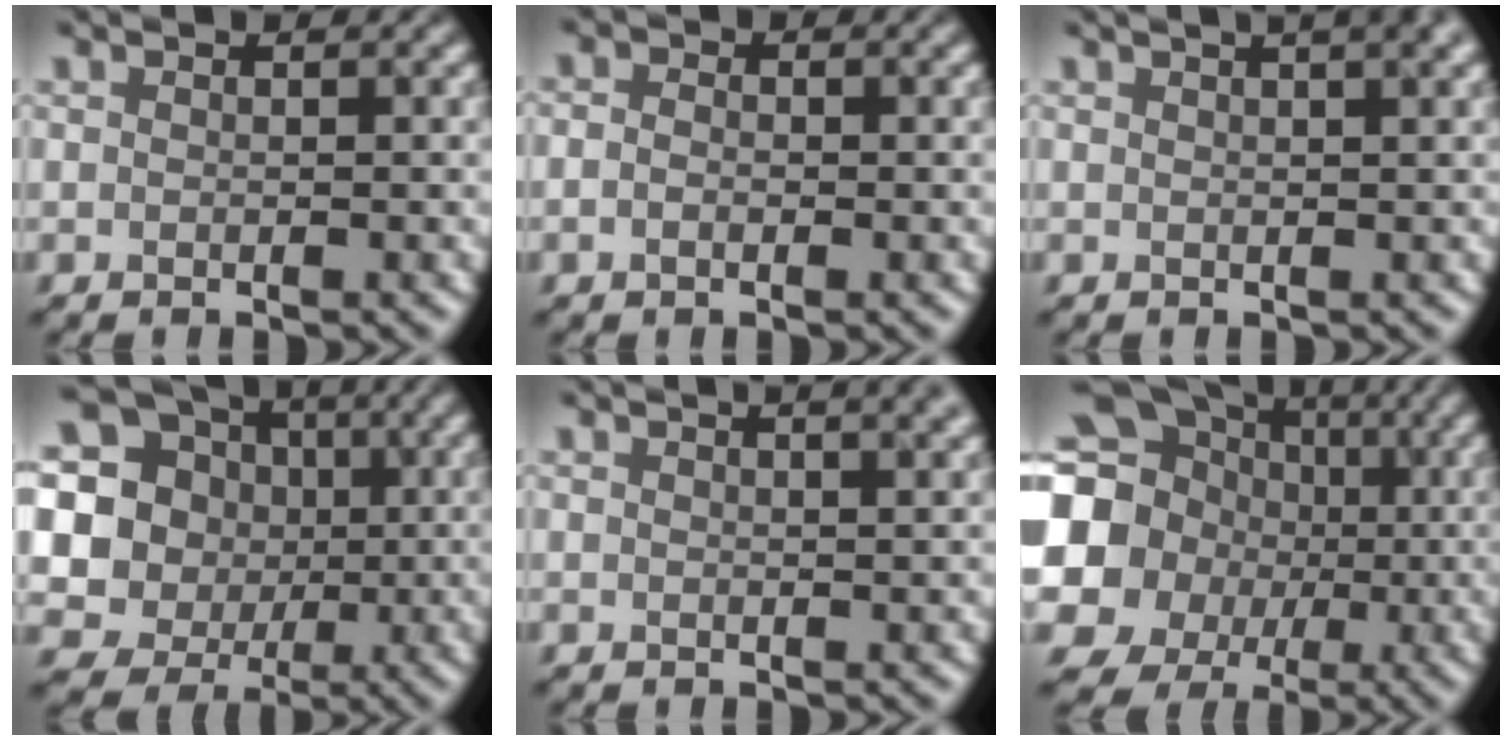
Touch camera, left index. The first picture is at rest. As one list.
[{"total": 1.9, "force": [0.0, 1.3, 1.3], "torque": [-0.011, 0.000, -0.018]}, {"total": 6.5, "force": [3.6, 2.9, 4.6], "torque": [-0.020, 0.048, 0.011]}, {"total": 20.0, "force": [3.6, 18.7, 6.0], "torque": [-0.171, 0.011, 0.042]}, {"total": 5.2, "force": [3.0, 2.4, 3.5], "torque": [-0.007, 0.040, 0.000]}, {"total": 18.7, "force": [1.3, 17.2, 7.2], "torque": [-0.193, 0.012, -0.017]}]